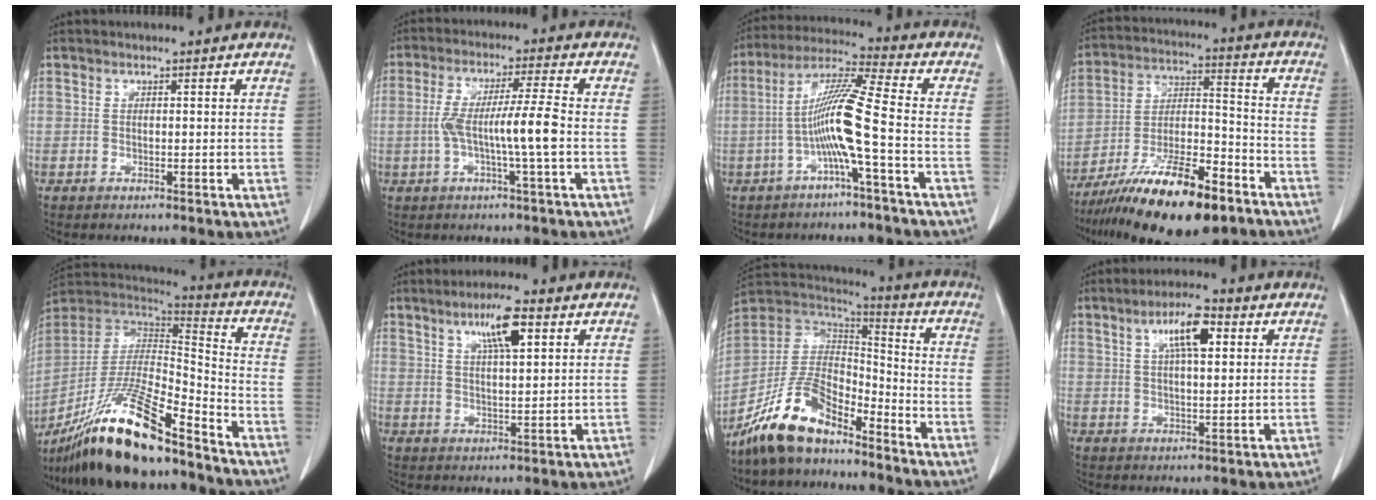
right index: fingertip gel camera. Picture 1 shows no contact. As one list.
[{"total": 8.2, "force": [-1.4, -0.4, 8.1], "torque": [-0.158, 0.011, -0.024]}, {"total": 9.5, "force": [-2.5, -1.1, 9.1], "torque": [-0.180, 0.018, -0.051]}, {"total": 19.1, "force": [-12.9, 4.4, 13.3], "torque": [-0.230, -0.010, -0.223]}, {"total": 20.7, "force": [-15.9, 2.5, 13.0], "torque": [-0.272, -0.018, -0.294]}, {"total": 6.9, "force": [3.4, 1.0, 5.9], "torque": [-0.106, 0.005, 0.057]}, {"total": 12.7, "force": [-9.4, 5.6, 6.5], "torque": [-0.140, 0.020, -0.186]}, {"total": 7.3, "force": [2.9, 1.7, 6.5], "torque": [-0.115, 0.011, 0.048]}]